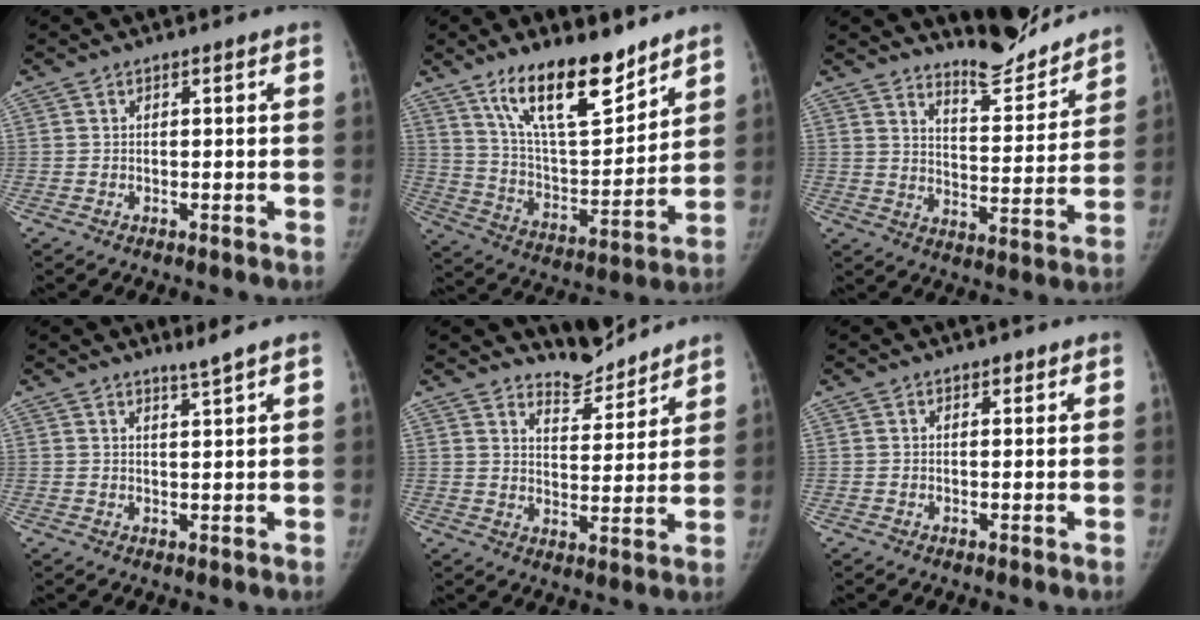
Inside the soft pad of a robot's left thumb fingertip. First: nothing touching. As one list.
[{"total": 19.4, "force": [13.7, 6.9, 11.9], "torque": [-0.153, -0.088, 0.238]}, {"total": 11.6, "force": [11.1, 2.0, 2.7], "torque": [-0.015, -0.093, 0.166]}, {"total": 2.1, "force": [1.8, -0.7, 0.7], "torque": [-0.012, -0.022, 0.033]}, {"total": 7.1, "force": [6.9, 1.6, 0.1], "torque": [0.021, -0.063, 0.116]}, {"total": 0.8, "force": [0.6, 0.5, 0.3], "torque": [0.003, -0.004, 0.004]}]